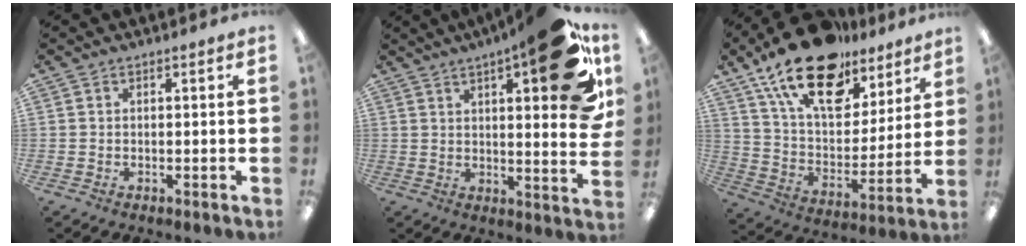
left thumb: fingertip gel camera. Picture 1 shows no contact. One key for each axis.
{"total": 21.0, "fx": 9.6, "fy": 5.6, "fz": 17.7, "tx": -0.238, "ty": -0.050, "tz": 0.143}
{"total": 21.7, "fx": 15.0, "fy": 10.5, "fz": 11.5, "tx": -0.201, "ty": -0.084, "tz": 0.268}